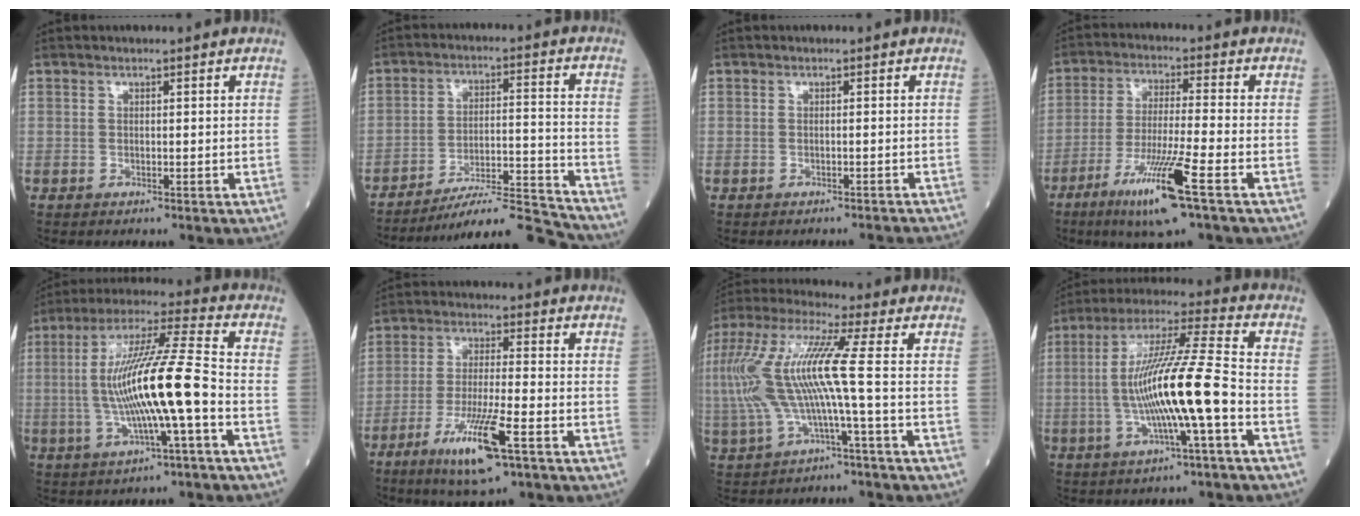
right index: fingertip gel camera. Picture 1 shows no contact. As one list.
[{"total": 12.9, "force": [-12.5, -0.7, 3.1], "torque": [-0.038, 0.022, -0.202]}, {"total": 2.7, "force": [-2.7, 0.4, 0.3], "torque": [-0.002, -0.004, -0.027]}, {"total": 11.4, "force": [-5.9, -0.6, 9.8], "torque": [-0.192, -0.026, -0.107]}, {"total": 15.6, "force": [-2.1, 0.4, 15.5], "torque": [-0.295, 0.010, -0.040]}, {"total": 10.5, "force": [-5.4, 0.8, 9.0], "torque": [-0.172, -0.021, -0.093]}, {"total": 13.3, "force": [-0.8, 0.5, 13.3], "torque": [-0.297, 0.023, -0.018]}, {"total": 14.8, "force": [-2.8, -0.1, 14.6], "torque": [-0.275, 0.007, -0.053]}]